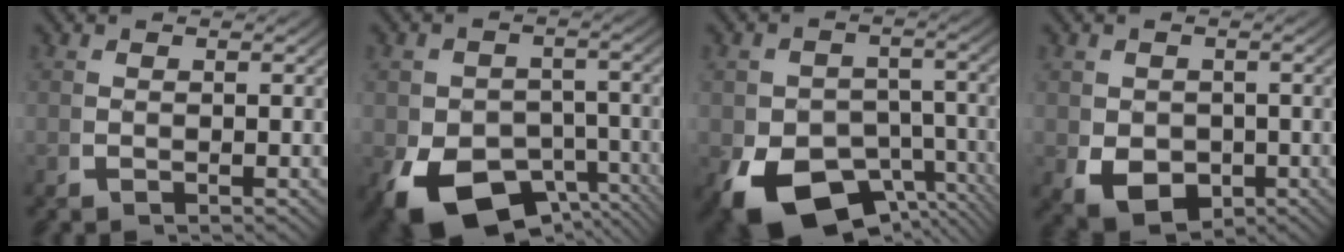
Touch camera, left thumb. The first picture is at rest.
{"total": 10.2, "force": [-5.5, 6.4, 5.7], "torque": [-0.105, -0.046, -0.080]}
{"total": 11.3, "force": [-6.5, 7.1, 5.9], "torque": [-0.110, -0.051, -0.092]}
{"total": 5.7, "force": [-1.7, 4.5, 3.1], "torque": [-0.070, -0.035, -0.015]}